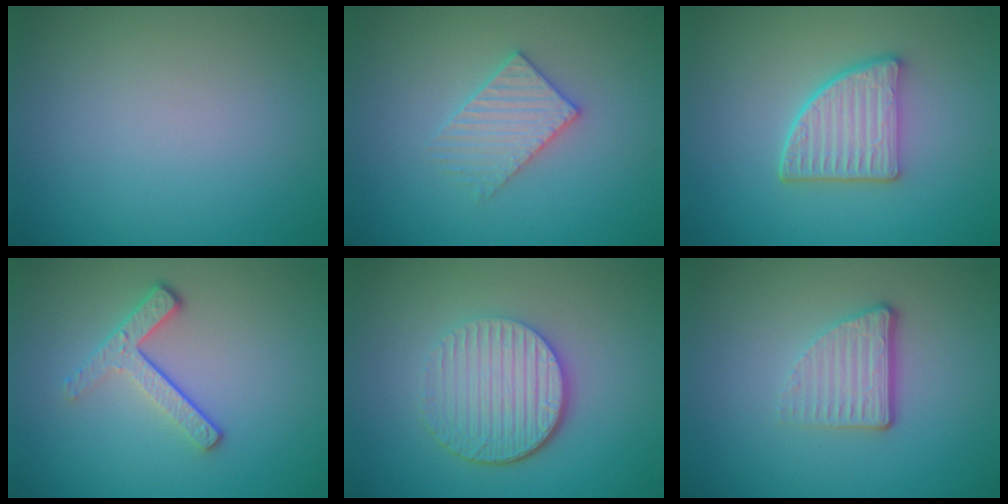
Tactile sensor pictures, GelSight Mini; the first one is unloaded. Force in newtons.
{"total": 3.0, "press": 3.0, "slide": 0.5}
{"total": 4.6, "press": 3.7, "slide": 2.7}
{"total": 3.3, "press": 2.3, "slide": 2.3}
{"total": 5.5, "press": 3.9, "slide": 3.9}
{"total": 3.7, "press": 2.4, "slide": 2.9}